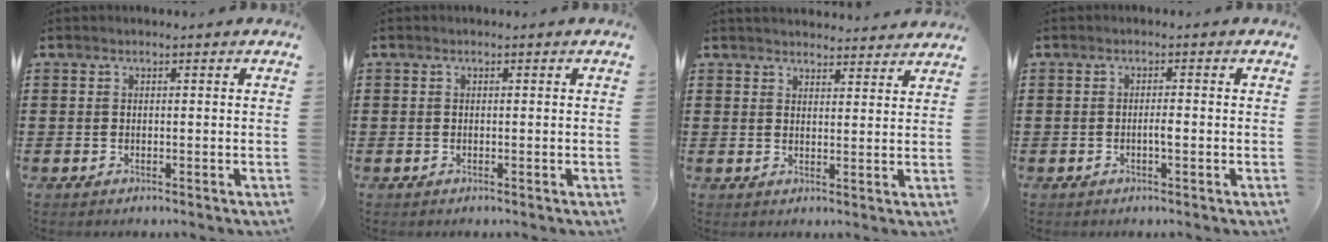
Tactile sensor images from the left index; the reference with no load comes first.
{"total": 0.0}
{"total": 2.8, "force": [2.8, 0.2, -0.1], "torque": [0.002, -0.013, 0.051]}
{"total": 1.4, "force": [-0.4, 0.2, 1.3], "torque": [-0.026, 0.000, -0.008]}